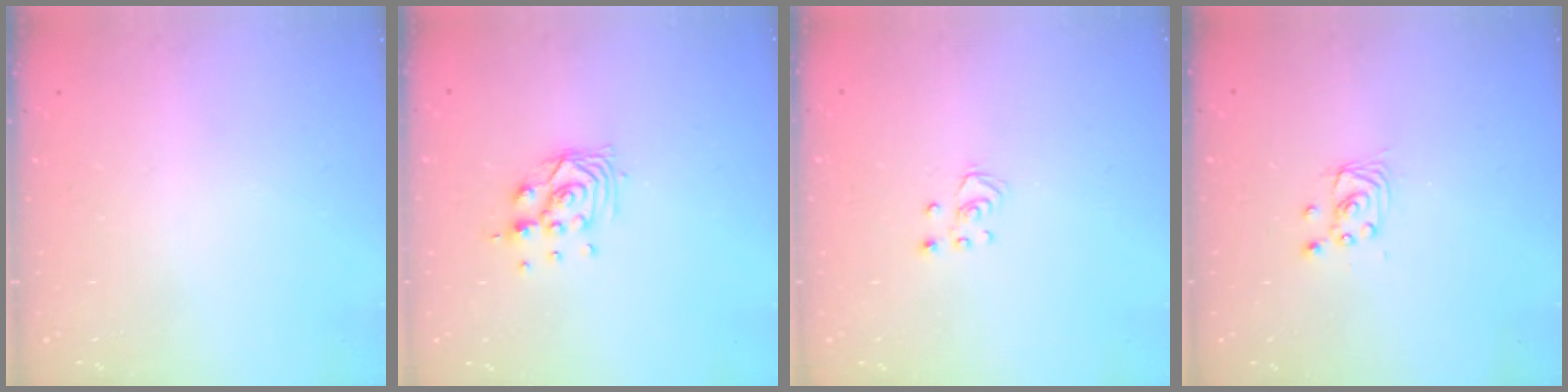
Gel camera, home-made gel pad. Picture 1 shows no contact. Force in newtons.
{"total": 8.5, "press": 8.5, "slide": 0.8}
{"total": 2.5, "press": 2.5, "slide": 0.2}
{"total": 2.9, "press": 2.9, "slide": 0.2}